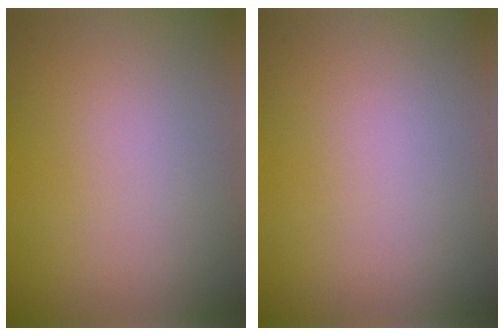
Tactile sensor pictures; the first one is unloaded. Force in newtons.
{"total": 0.0}